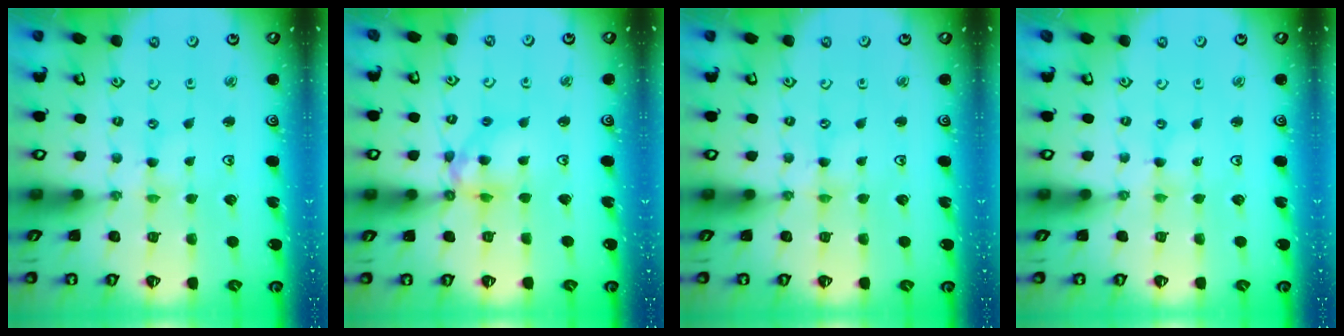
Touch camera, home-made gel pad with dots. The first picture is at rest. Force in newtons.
{"total": 11.8, "press": 11.8, "slide": 0.9}
{"total": 0.0}
{"total": 0.0}